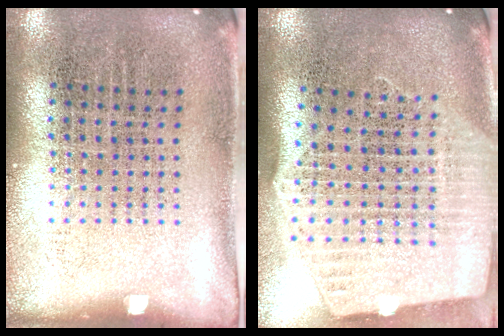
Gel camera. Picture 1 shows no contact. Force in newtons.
{"total": 2.6, "press": 2.3, "slide": 1.3}